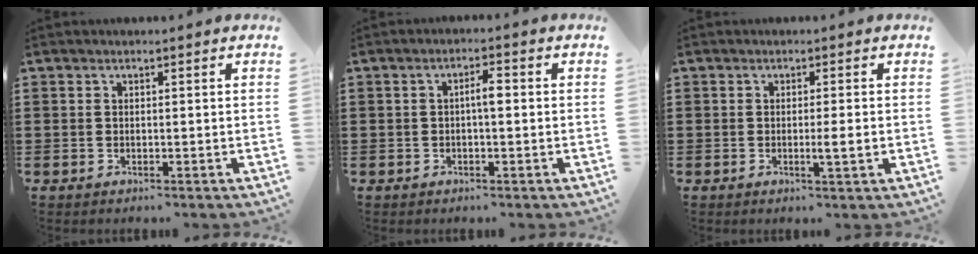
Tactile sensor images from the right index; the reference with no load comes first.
{"total": 2.5, "force": [0.0, 0.7, 2.4], "torque": [-0.045, 0.005, -0.003]}
{"total": 2.4, "force": [-0.5, -0.1, 2.4], "torque": [-0.038, -0.006, -0.009]}